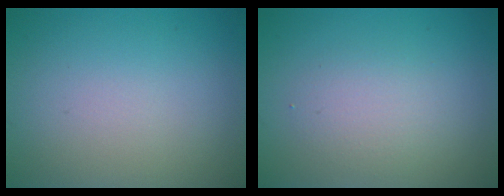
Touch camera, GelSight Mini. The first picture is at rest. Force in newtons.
{"total": 2.4, "press": 2.4, "slide": 0.0}